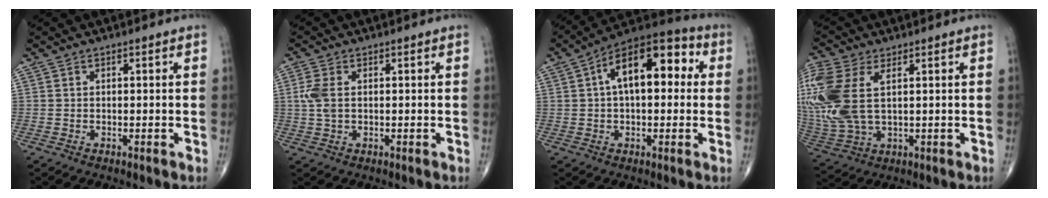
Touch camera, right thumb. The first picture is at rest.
{"total": 4.0, "force": [0.5, 2.2, 3.3], "torque": [-0.092, 0.006, 0.009]}
{"total": 15.9, "force": [3.1, 8.2, 13.2], "torque": [-0.182, 0.040, 0.038]}
{"total": 18.1, "force": [3.9, 10.0, 14.6], "torque": [-0.382, -0.001, 0.081]}